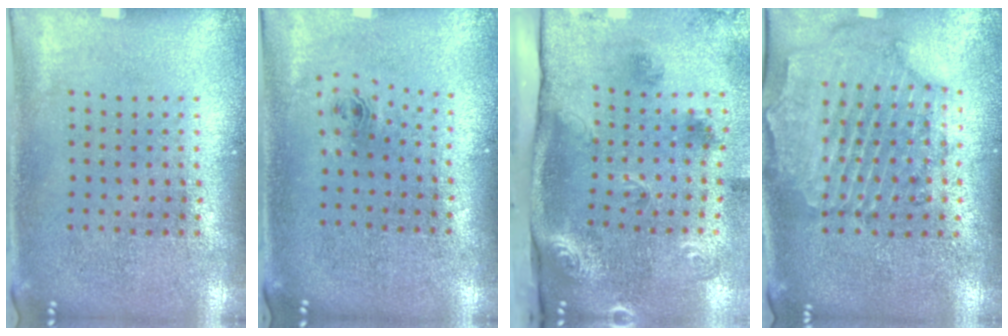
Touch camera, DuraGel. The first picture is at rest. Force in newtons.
{"total": 0.8, "press": 0.4, "slide": 0.7}
{"total": 3.2, "press": 2.1, "slide": 2.4}
{"total": 0.7, "press": 0.6, "slide": 0.4}